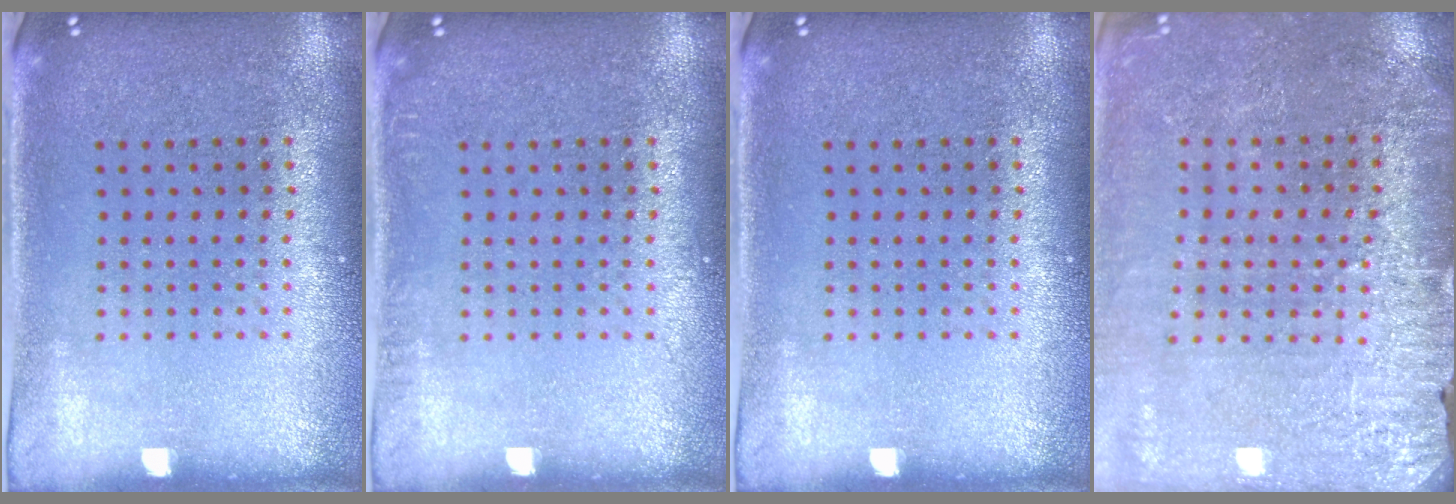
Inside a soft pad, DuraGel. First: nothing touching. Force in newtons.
{"total": 0.5, "press": 0.5, "slide": 0.0}
{"total": 0.0}
{"total": 2.9, "press": 2.9, "slide": 0.3}